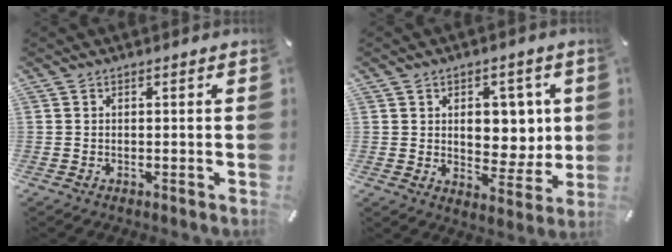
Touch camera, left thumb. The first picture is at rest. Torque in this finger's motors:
{"motor_torque": [1.44, 2.14, 1.01, -0.32, 0.28]}